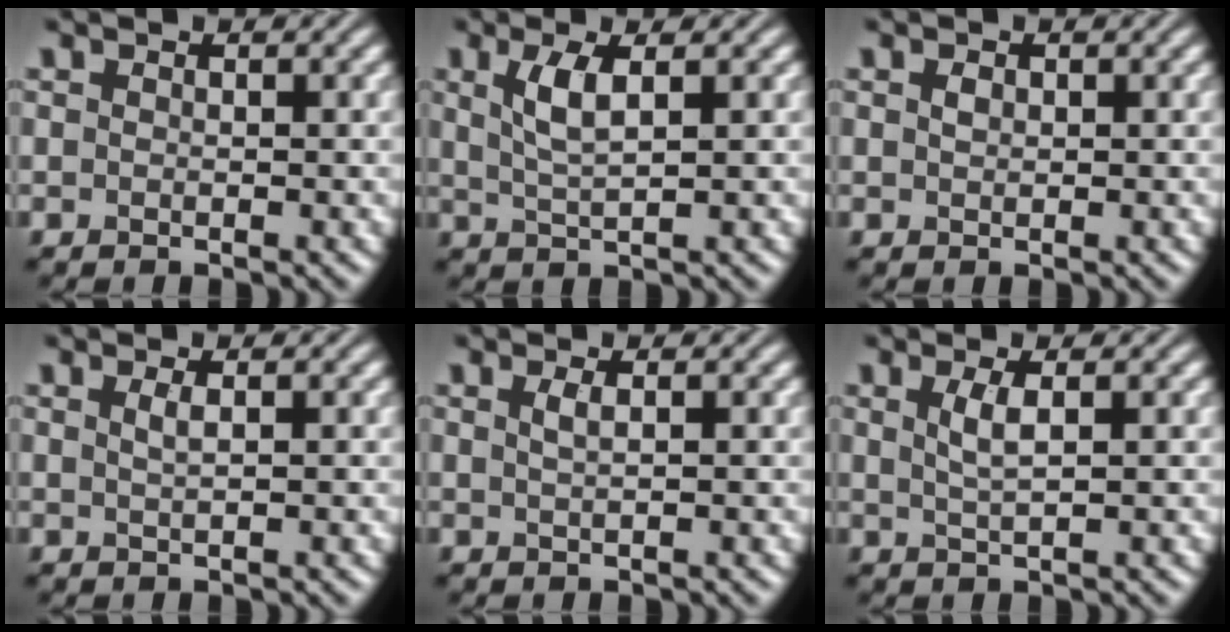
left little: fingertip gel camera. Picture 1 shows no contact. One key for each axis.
{"total": 2.9, "fx": 1.0, "fy": 0.8, "fz": 2.6, "tx": -0.056, "ty": -0.001, "tz": 0.022}
{"total": 0.7, "fx": 0.3, "fy": 0.5, "fz": 0.5, "tx": -0.013, "ty": 0.001, "tz": 0.006}
{"total": 1.1, "fx": 0.4, "fy": 0.3, "fz": 0.9, "tx": -0.015, "ty": 0.003, "tz": 0.006}
{"total": 1.2, "fx": 0.4, "fy": 0.4, "fz": 1.0, "tx": -0.018, "ty": 0.003, "tz": 0.007}
{"total": 2.0, "fx": 0.6, "fy": 0.5, "fz": 1.8, "tx": -0.036, "ty": 0.000, "tz": 0.012}